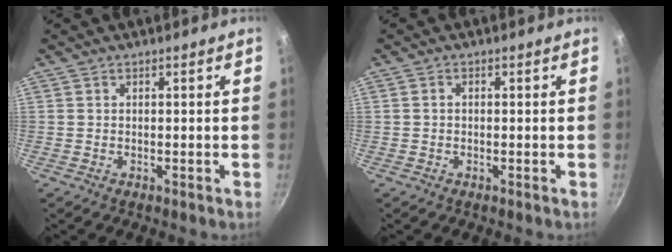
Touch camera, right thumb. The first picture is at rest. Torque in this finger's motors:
{"motor_torque": [0.48, 0.04, -0.16, -0.16, -0.02]}